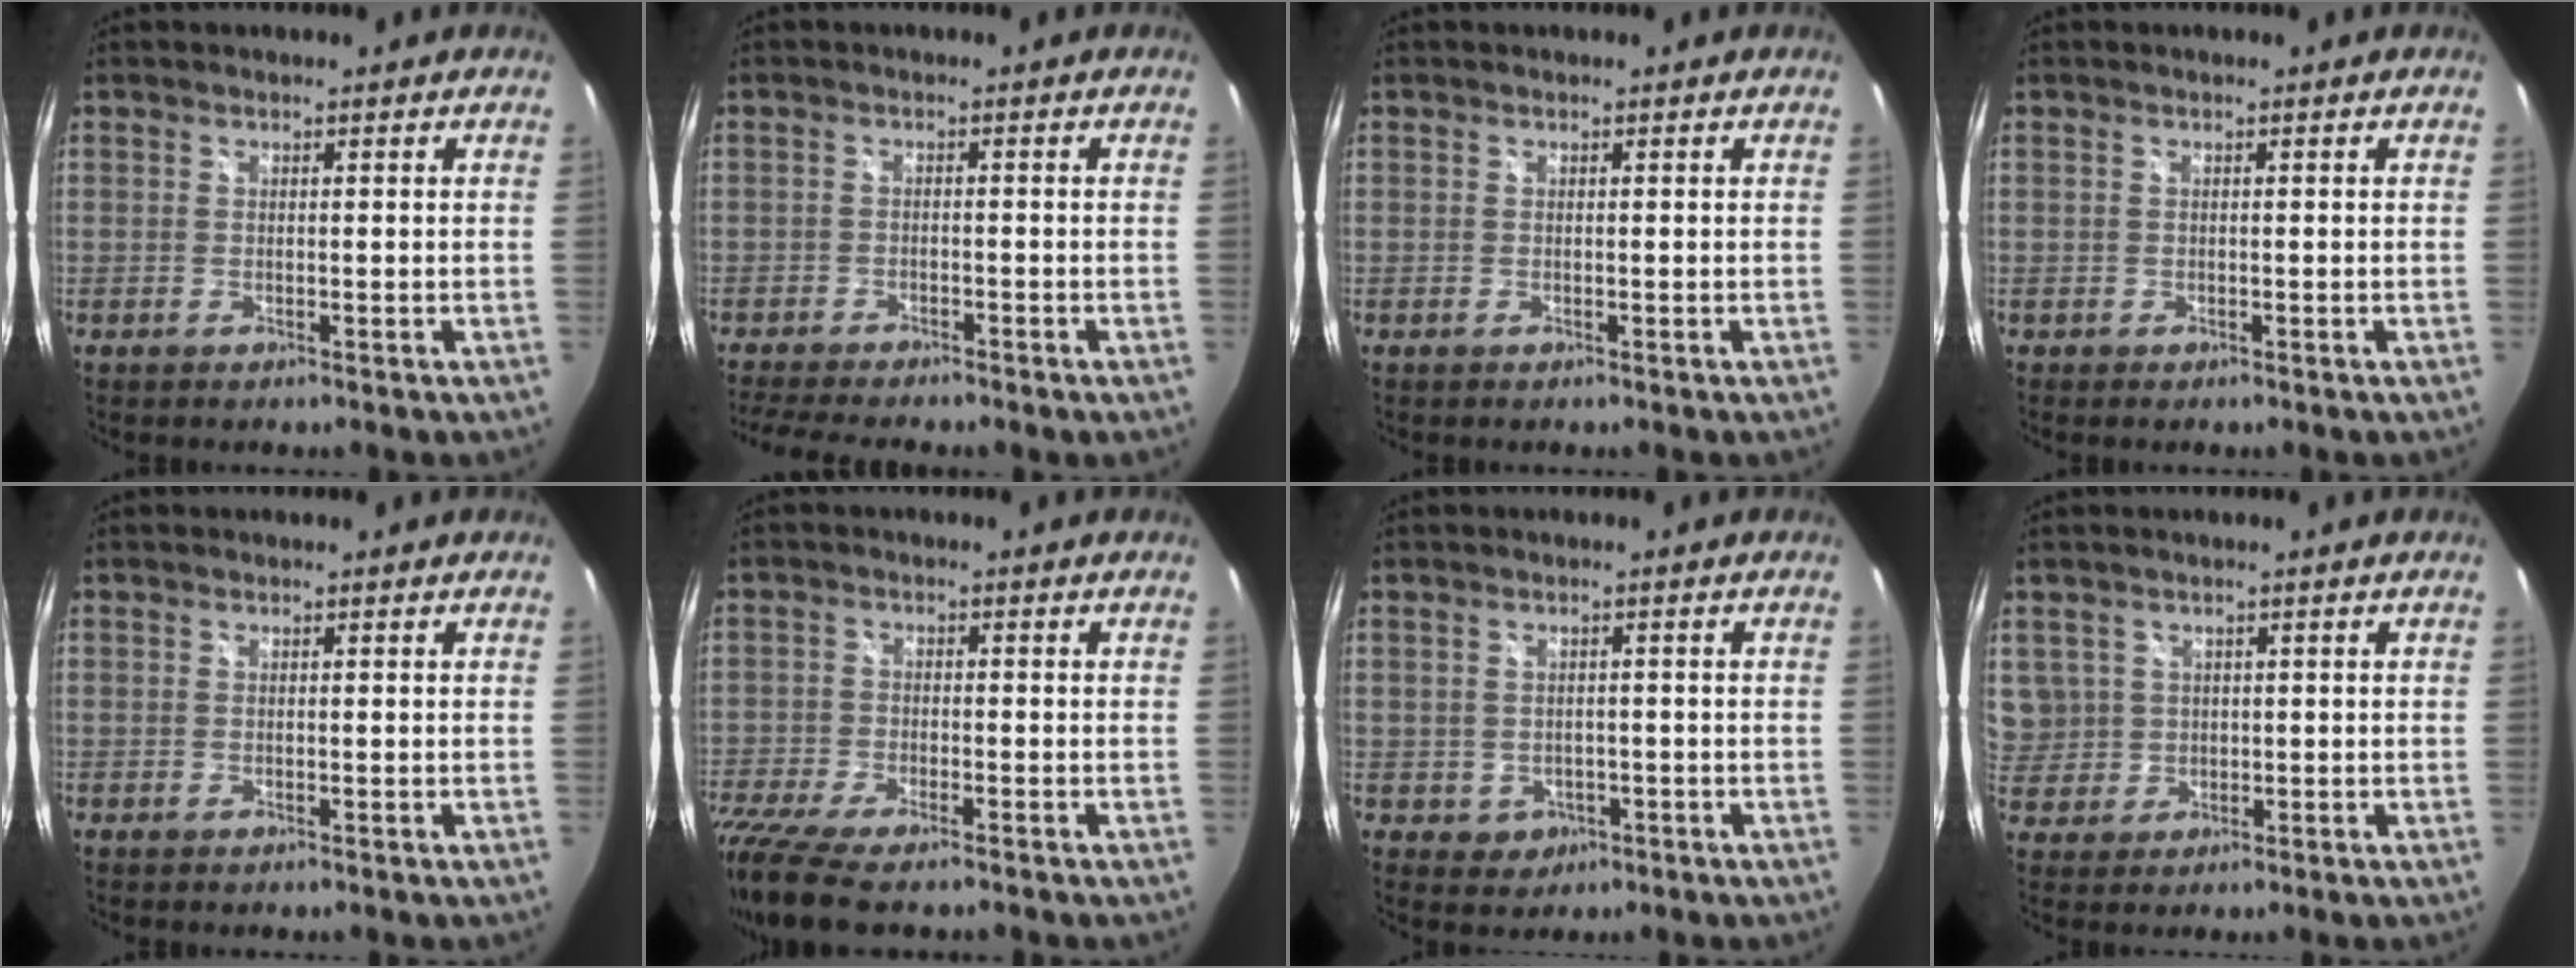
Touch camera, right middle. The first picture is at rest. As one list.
[{"total": 7.7, "force": [-6.9, 1.3, 3.2], "torque": [-0.081, -0.019, -0.112]}, {"total": 0.0}, {"total": 0.0}, {"total": 0.0}, {"total": 12.8, "force": [-10.2, 3.6, 6.9], "torque": [-0.180, -0.053, -0.188]}, {"total": 3.4, "force": [-0.8, 3.1, 0.9], "torque": [-0.026, 0.002, -0.001]}, {"total": 5.4, "force": [1.3, 5.1, 1.0], "torque": [-0.012, 0.008, 0.034]}]